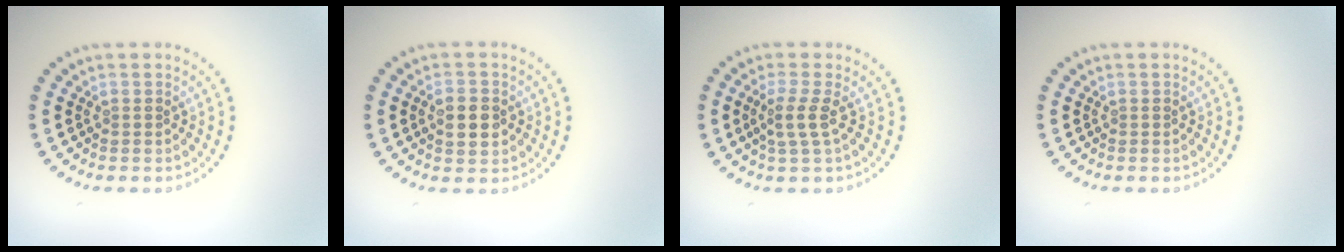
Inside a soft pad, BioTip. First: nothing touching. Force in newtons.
{"total": 2.9, "press": 2.9, "slide": 0.1}
{"total": 2.3, "press": 1.7, "slide": 1.5}
{"total": 0.0}